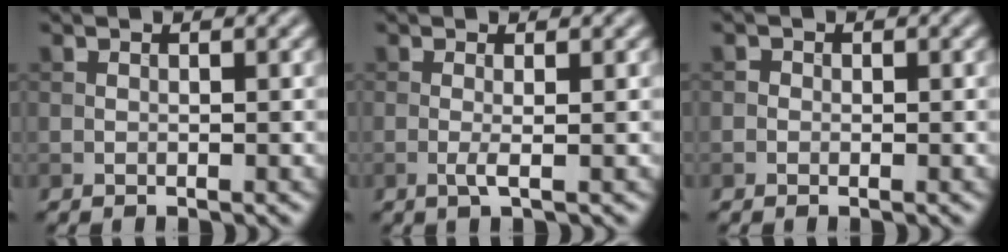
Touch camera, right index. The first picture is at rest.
{"total": 1.4, "force": [-0.2, 0.2, 1.4], "torque": [-0.027, -0.003, -0.007]}
{"total": 0.6, "force": [-0.2, 0.6, 0.1], "torque": [0.002, -0.004, -0.006]}